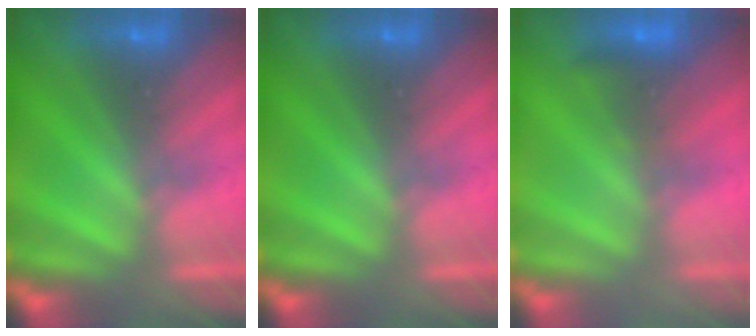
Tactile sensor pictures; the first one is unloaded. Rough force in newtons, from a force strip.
{"total": 0.0}
{"total": 2.4}